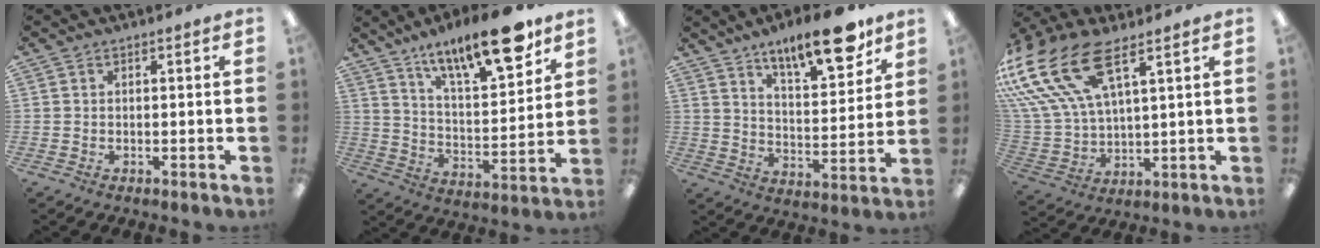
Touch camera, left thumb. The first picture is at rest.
{"total": 18.4, "force": [13.5, 5.4, 11.3], "torque": [-0.169, -0.081, 0.219]}
{"total": 15.8, "force": [11.8, 4.8, 9.4], "torque": [-0.130, -0.071, 0.192]}
{"total": 20.2, "force": [11.9, 9.4, 13.4], "torque": [-0.309, -0.057, 0.217]}